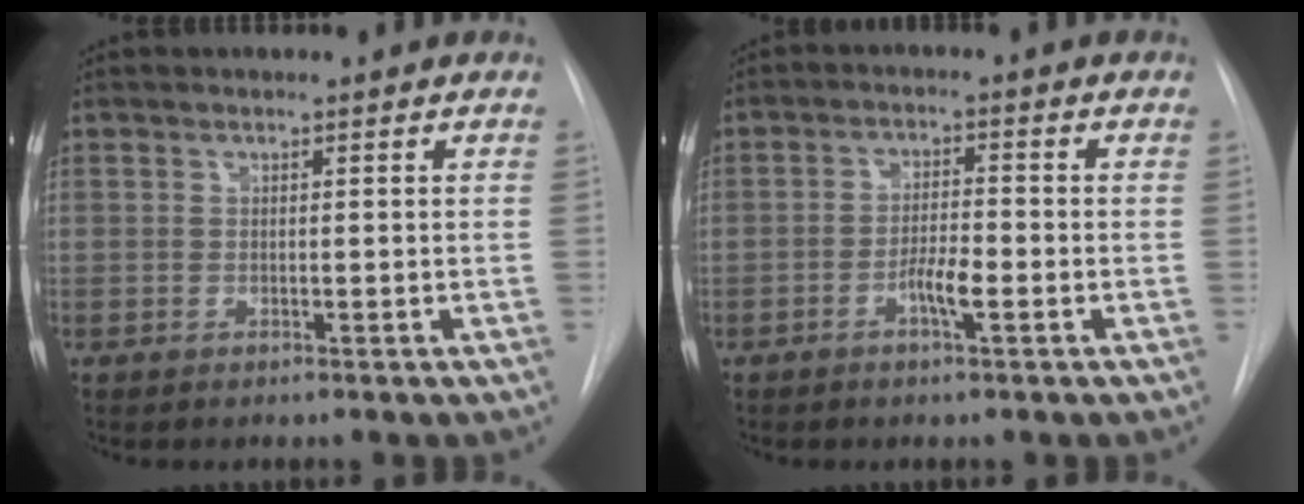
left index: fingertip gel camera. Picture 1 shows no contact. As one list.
[{"total": 3.8, "force": [-1.7, 0.6, 3.3], "torque": [-0.060, 0.002, -0.032]}]